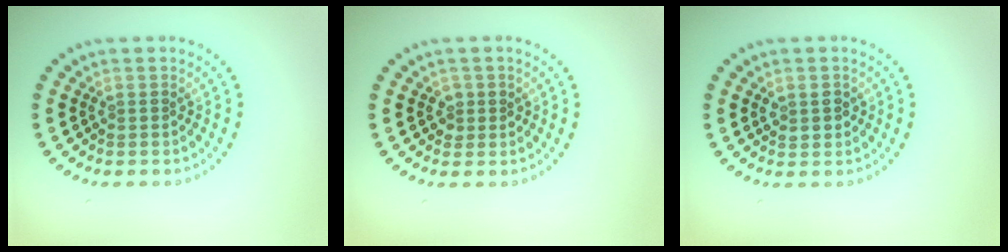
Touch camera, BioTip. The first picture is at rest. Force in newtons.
{"total": 1.2, "press": 1.1, "slide": 0.4}
{"total": 1.5, "press": 1.5, "slide": 0.4}